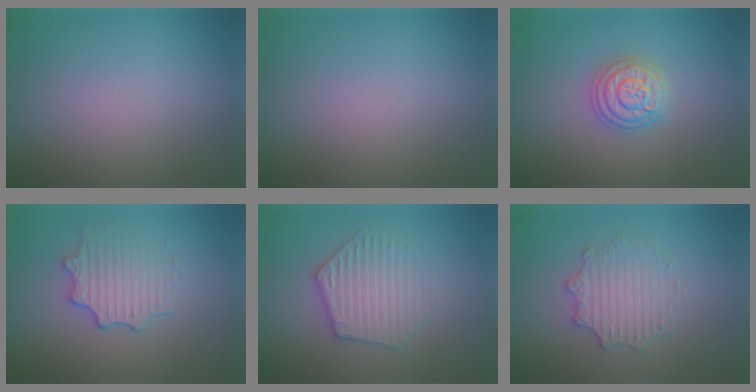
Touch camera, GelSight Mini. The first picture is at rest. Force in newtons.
{"total": 0.0}
{"total": 3.7, "press": 3.7, "slide": 0.6}
{"total": 3.0, "press": 2.7, "slide": 1.1}
{"total": 3.6, "press": 3.5, "slide": 0.5}
{"total": 3.0, "press": 2.9, "slide": 0.4}